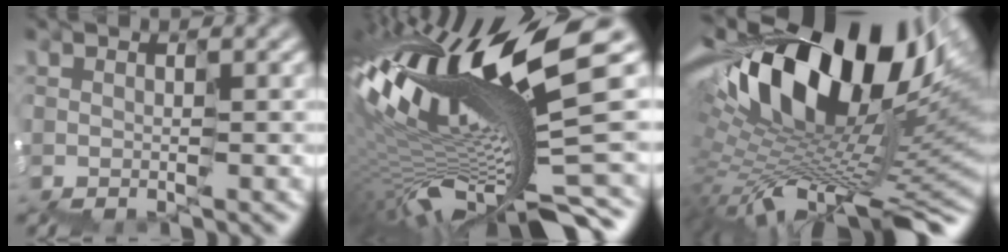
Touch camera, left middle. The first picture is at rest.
{"total": 13.0, "force": [0.5, 2.0, 12.8], "torque": [-0.234, -0.001, 0.016]}
{"total": 15.4, "force": [2.3, 7.3, 13.3], "torque": [-0.210, 0.005, 0.046]}